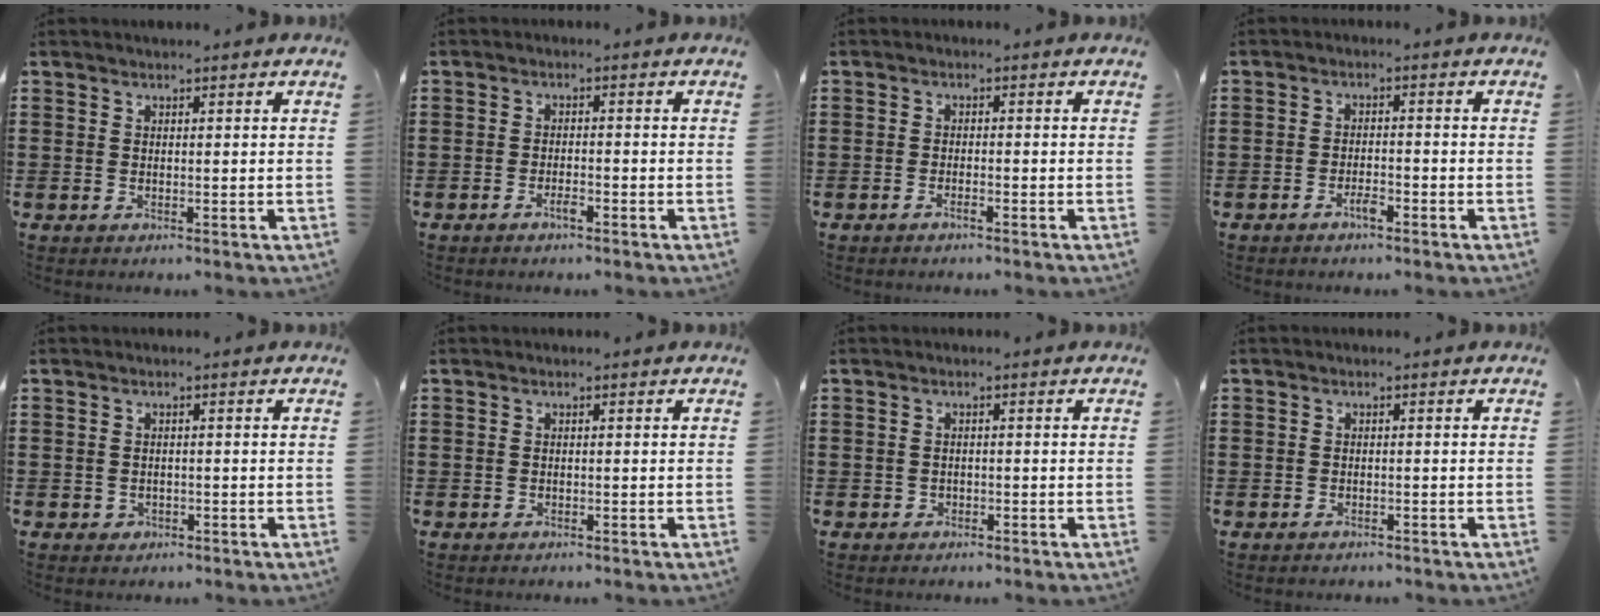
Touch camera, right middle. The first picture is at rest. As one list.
[{"total": 1.9, "force": [-1.3, 0.4, 1.3], "torque": [-0.025, 0.000, -0.025]}, {"total": 1.2, "force": [-0.9, 0.1, 0.8], "torque": [-0.016, -0.002, -0.016]}, {"total": 2.4, "force": [-1.7, 0.5, 1.5], "torque": [-0.028, 0.002, -0.031]}, {"total": 0.8, "force": [-0.3, 0.6, 0.3], "torque": [-0.007, 0.002, -0.007]}, {"total": 0.0}, {"total": 0.7, "force": [-0.4, 0.5, 0.2], "torque": [-0.006, 0.001, -0.008]}, {"total": 0.9, "force": [-0.8, 0.5, 0.0], "torque": [-0.001, 0.003, -0.017]}]